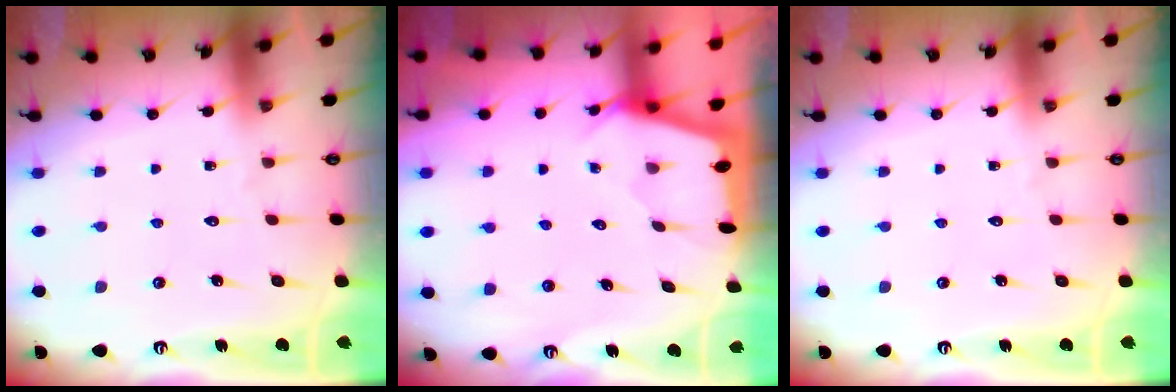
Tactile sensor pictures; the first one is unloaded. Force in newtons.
{"total": 2.3, "press": 2.3, "slide": 0.3}
{"total": 0.0}